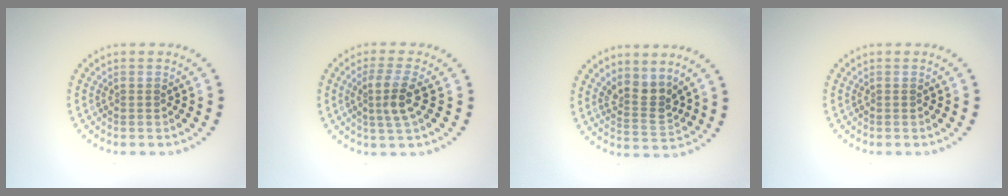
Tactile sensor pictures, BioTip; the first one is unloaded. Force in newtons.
{"total": 2.9, "press": 2.4, "slide": 1.6}
{"total": 2.7, "press": 2.2, "slide": 1.7}
{"total": 0.0}